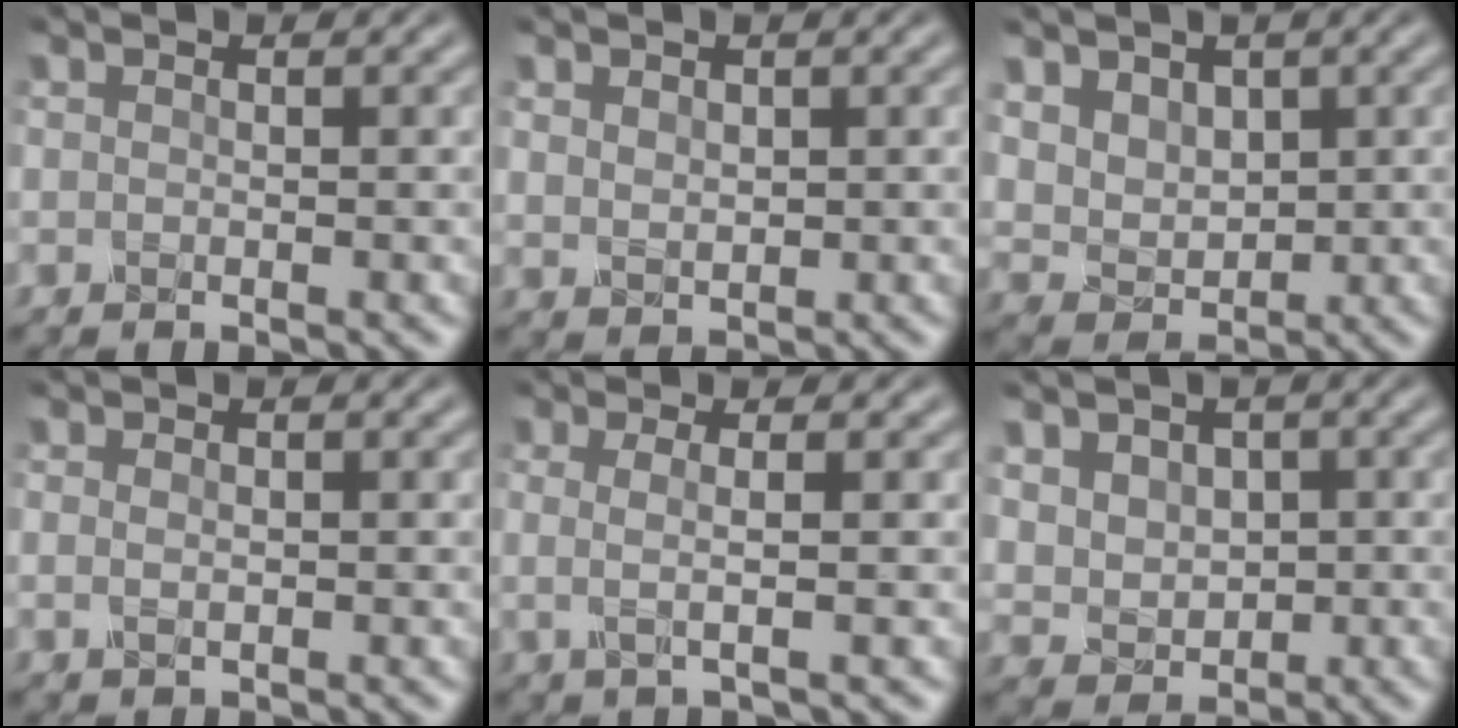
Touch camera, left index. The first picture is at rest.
{"total": 1.5, "force": [0.7, 1.1, 0.8], "torque": [-0.016, -0.003, 0.018]}
{"total": 4.5, "force": [2.0, 3.5, 2.0], "torque": [-0.059, -0.009, 0.051]}
{"total": 1.0, "force": [0.1, 0.6, 0.8], "torque": [-0.018, -0.001, 0.002]}
{"total": 2.4, "force": [0.1, 0.7, 2.3], "torque": [-0.045, -0.002, -0.002]}
{"total": 4.6, "force": [1.3, 3.8, 2.3], "torque": [-0.054, 0.001, 0.027]}